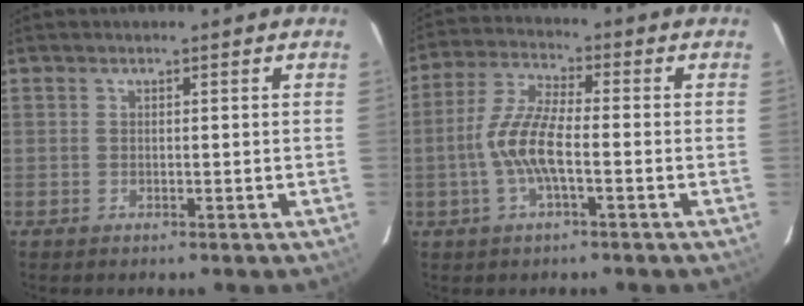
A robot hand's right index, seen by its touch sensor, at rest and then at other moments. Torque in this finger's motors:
{"motor_torque": [1.10, -0.86, 0.77, 0.21]}